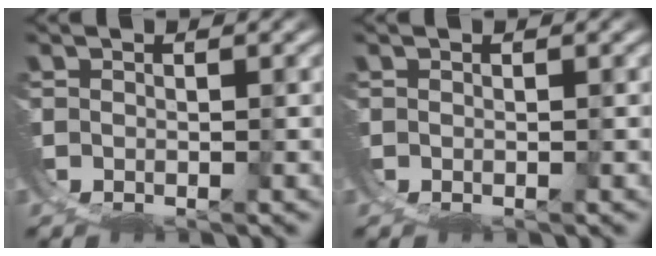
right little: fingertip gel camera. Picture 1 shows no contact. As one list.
[{"total": 0.0}]